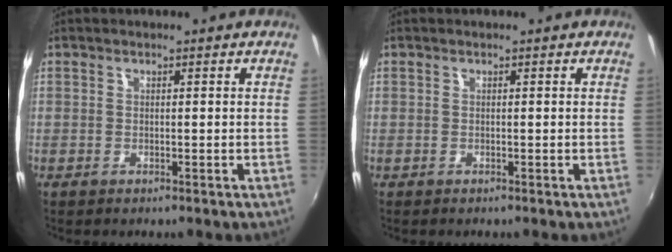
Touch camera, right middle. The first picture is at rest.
{"total": 0.0}